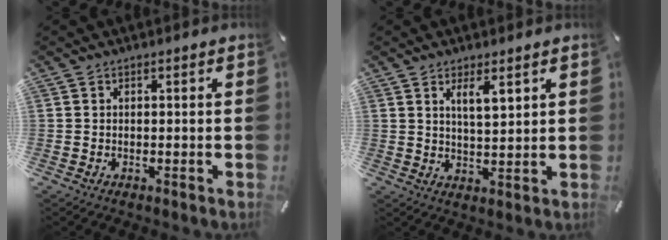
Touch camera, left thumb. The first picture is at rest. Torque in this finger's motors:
{"motor_torque": [0.93, 0.88, 0.32, -0.54, 0.12]}